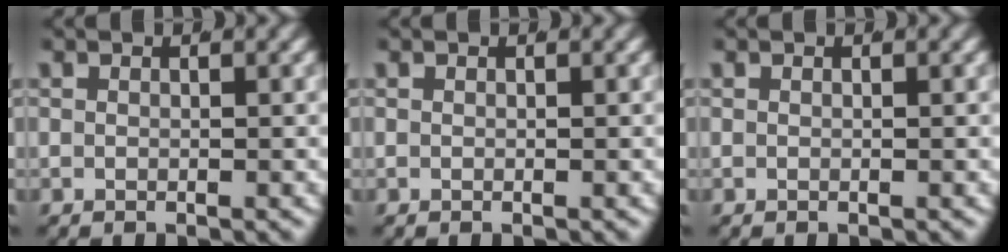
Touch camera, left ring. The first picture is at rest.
{"total": 0.0}
{"total": 0.0}